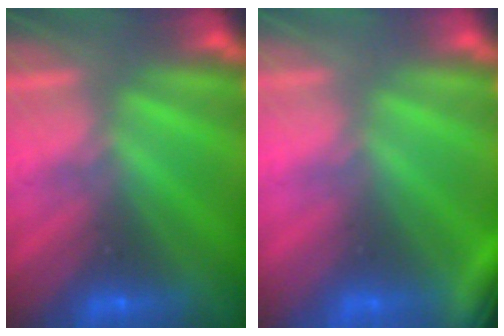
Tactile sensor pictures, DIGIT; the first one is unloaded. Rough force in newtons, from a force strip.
{"total": 3.7}